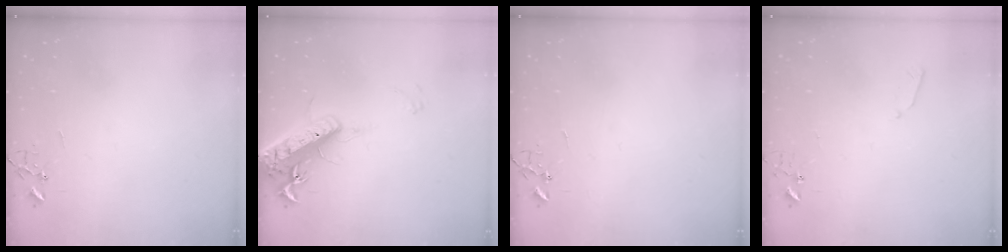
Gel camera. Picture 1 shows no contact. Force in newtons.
{"total": 19.0, "press": 18.7, "slide": 3.7}
{"total": 0.0}
{"total": 3.7, "press": 3.6, "slide": 0.5}